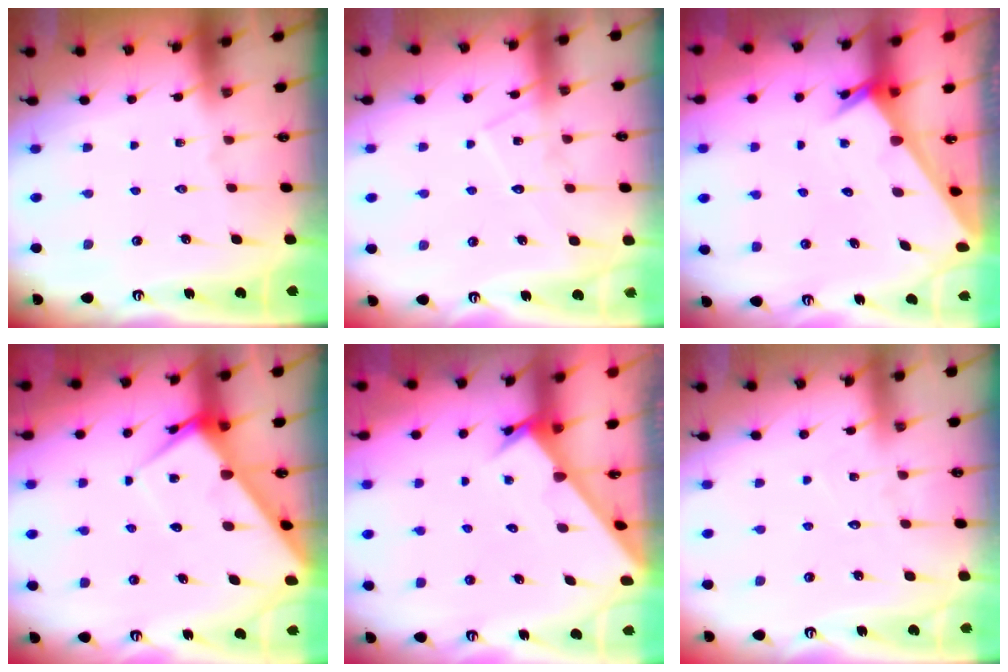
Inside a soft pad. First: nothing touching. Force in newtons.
{"total": 9.8, "press": 9.8, "slide": 0.8}
{"total": 2.4, "press": 2.4, "slide": 0.1}
{"total": 7.1, "press": 7.1, "slide": 0.6}
{"total": 2.9, "press": 2.9, "slide": 0.1}
{"total": 4.5, "press": 4.5, "slide": 0.3}